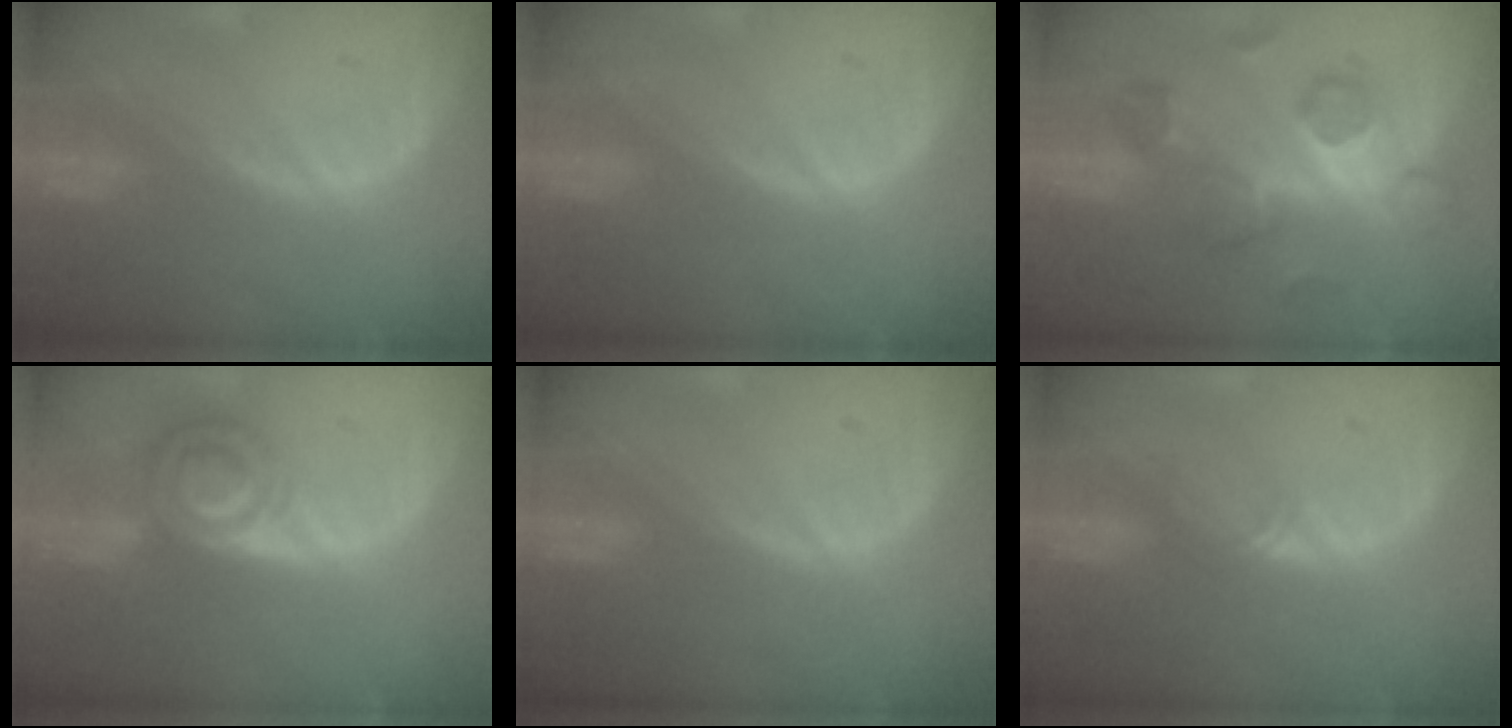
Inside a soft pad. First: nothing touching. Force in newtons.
{"total": 0.0}
{"total": 8.0, "press": 7.8, "slide": 1.7}
{"total": 7.3, "press": 6.1, "slide": 4.0}
{"total": 0.0}
{"total": 1.4, "press": 1.1, "slide": 0.9}